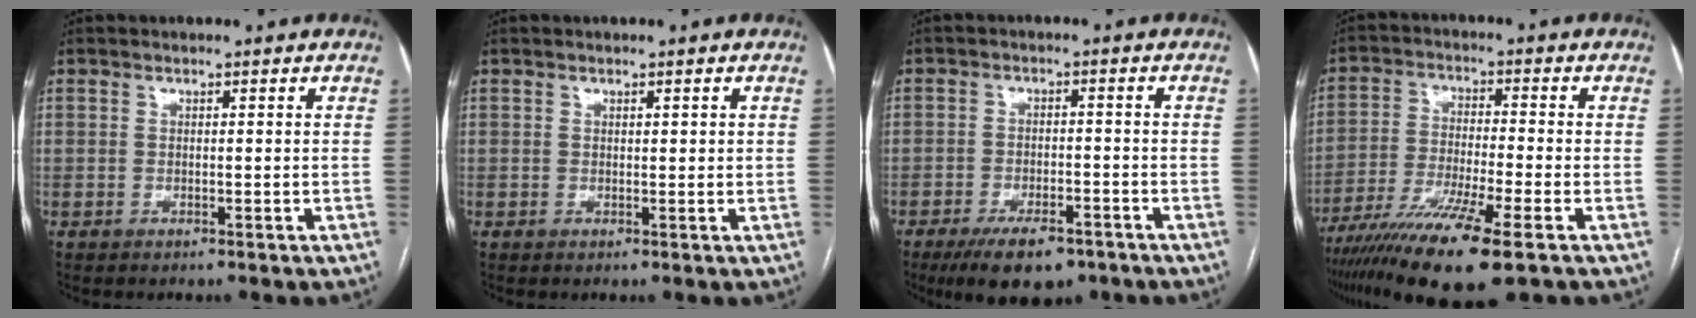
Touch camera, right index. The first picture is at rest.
{"total": 1.0, "force": [0.4, 0.4, 0.8], "torque": [-0.010, 0.003, 0.005]}
{"total": 8.8, "force": [-6.2, 3.6, 5.1], "torque": [-0.081, -0.005, -0.099]}
{"total": 13.0, "force": [-8.3, 0.3, 10.0], "torque": [-0.193, -0.033, -0.148]}